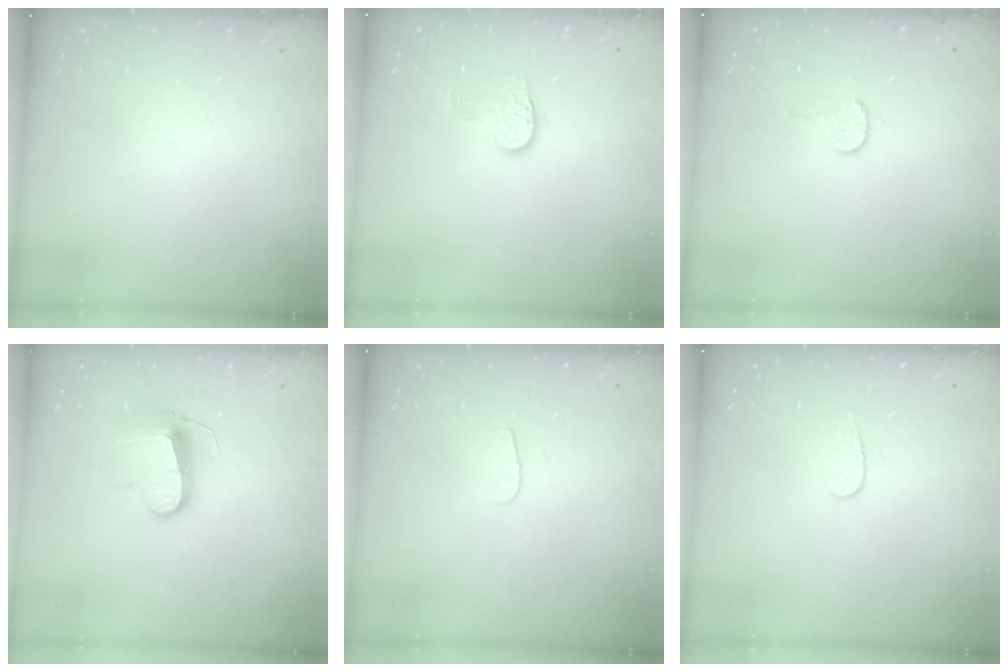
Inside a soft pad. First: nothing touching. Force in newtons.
{"total": 6.6, "press": 6.6, "slide": 0.3}
{"total": 4.1, "press": 4.1, "slide": 0.4}
{"total": 10.6, "press": 10.6, "slide": 0.9}
{"total": 4.0, "press": 4.0, "slide": 0.4}
{"total": 3.8, "press": 3.8, "slide": 0.4}